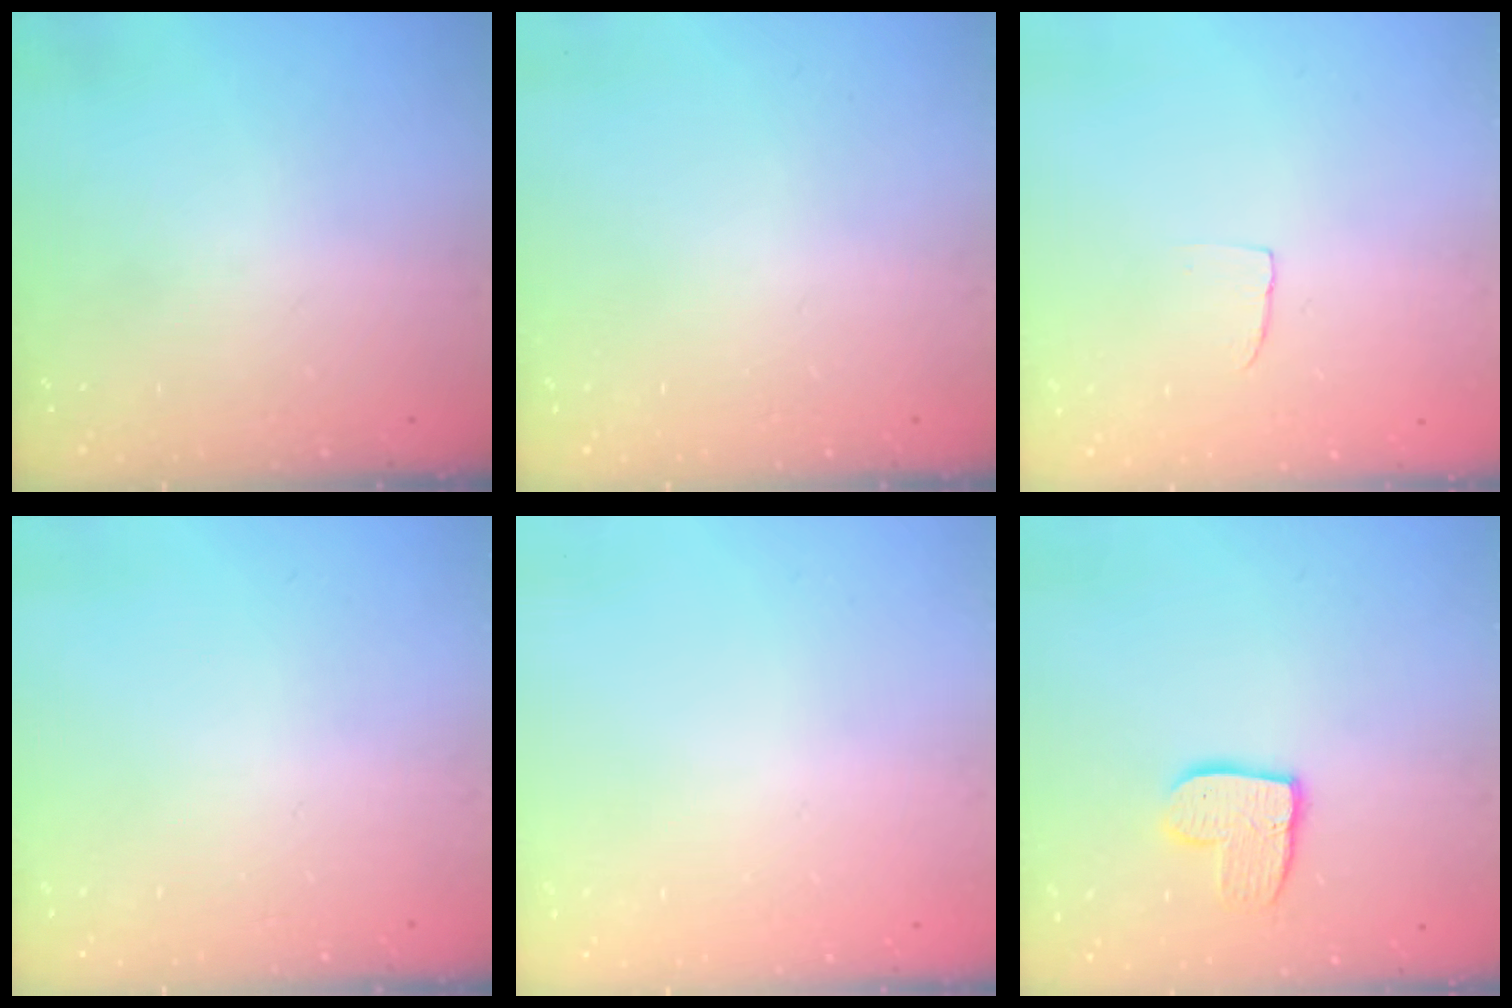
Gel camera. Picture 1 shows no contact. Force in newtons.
{"total": 0.0}
{"total": 2.4, "press": 2.4, "slide": 0.1}
{"total": 0.0}
{"total": 0.0}
{"total": 10.5, "press": 10.5, "slide": 0.8}